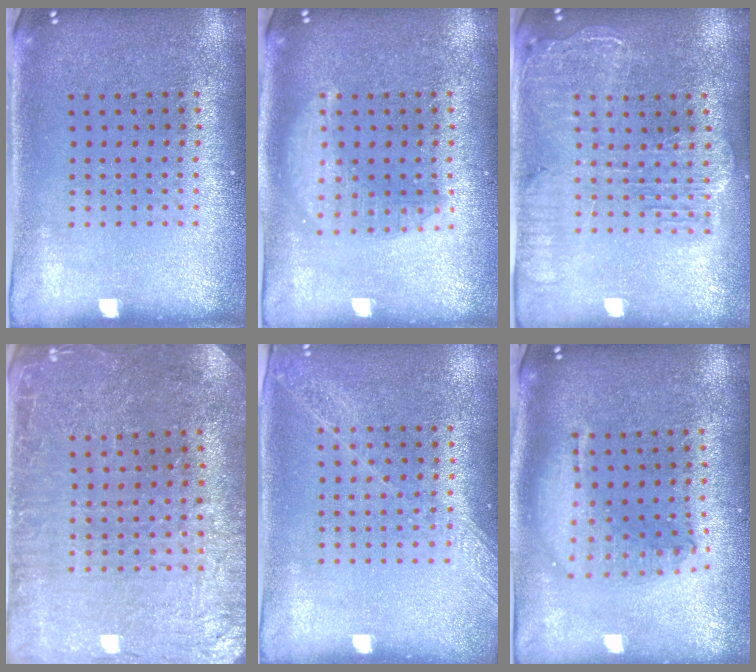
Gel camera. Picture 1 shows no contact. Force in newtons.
{"total": 1.4, "press": 1.4, "slide": 0.2}
{"total": 2.2, "press": 2.0, "slide": 1.0}
{"total": 1.2, "press": 1.2, "slide": 0.1}
{"total": 1.2, "press": 1.2, "slide": 0.2}
{"total": 1.9, "press": 1.6, "slide": 1.0}